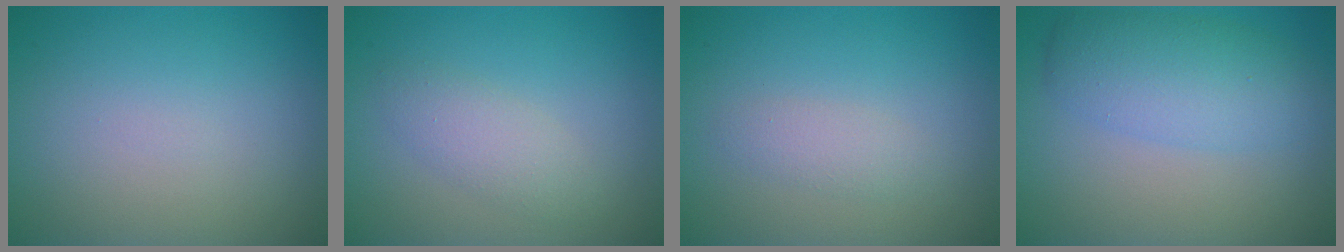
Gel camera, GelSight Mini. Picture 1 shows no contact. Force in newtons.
{"total": 2.2, "press": 2.2, "slide": 0.2}
{"total": 1.4, "press": 1.4, "slide": 0.1}
{"total": 4.9, "press": 4.9, "slide": 0.1}